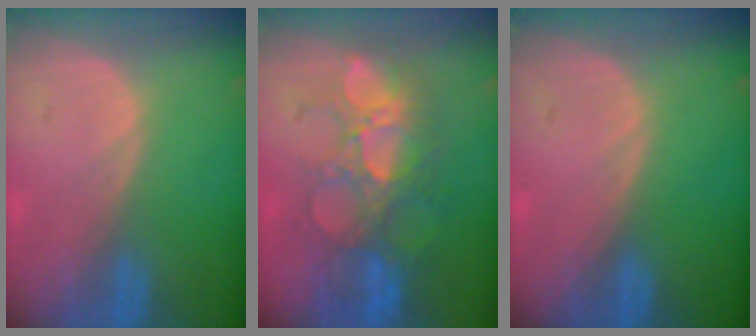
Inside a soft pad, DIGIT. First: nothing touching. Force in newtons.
{"total": 10.3, "press": 9.3, "slide": 4.4}
{"total": 0.0}